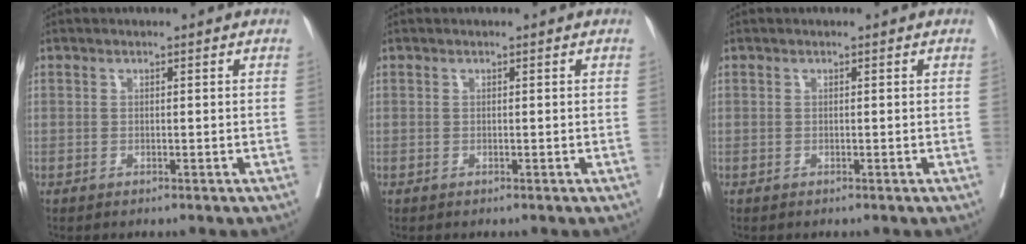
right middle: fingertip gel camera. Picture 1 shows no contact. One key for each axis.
{"total": 0.0}
{"total": 0.0}